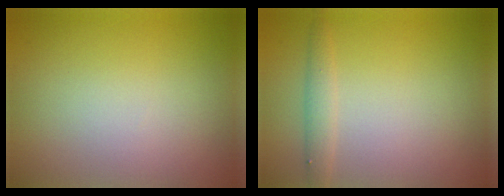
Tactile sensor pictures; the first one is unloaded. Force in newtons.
{"total": 1.5, "press": 1.5, "slide": 0.1}